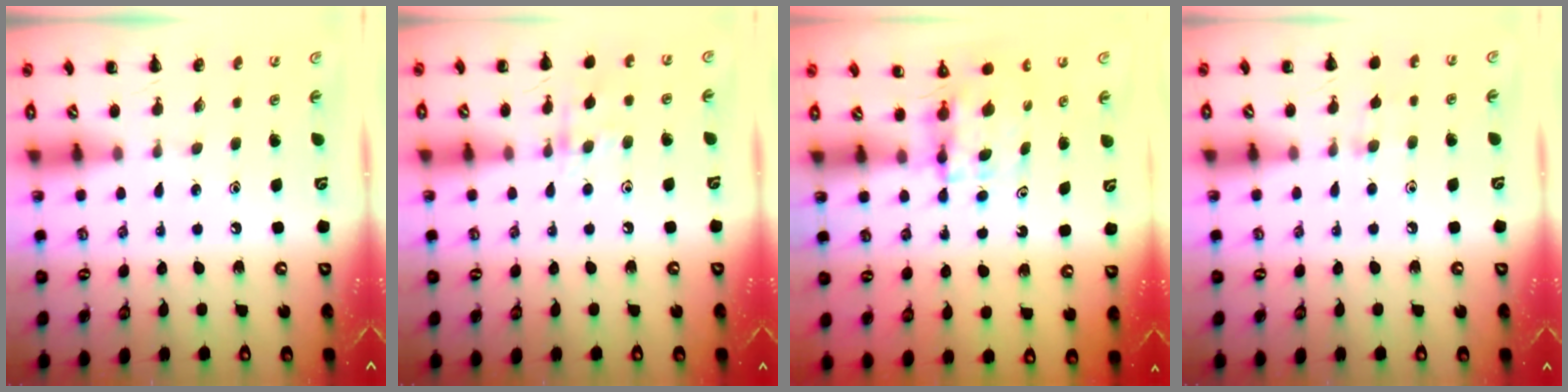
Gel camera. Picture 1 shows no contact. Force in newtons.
{"total": 7.6, "press": 7.5, "slide": 1.5}
{"total": 3.9, "press": 3.9, "slide": 0.3}
{"total": 6.5, "press": 6.0, "slide": 2.3}